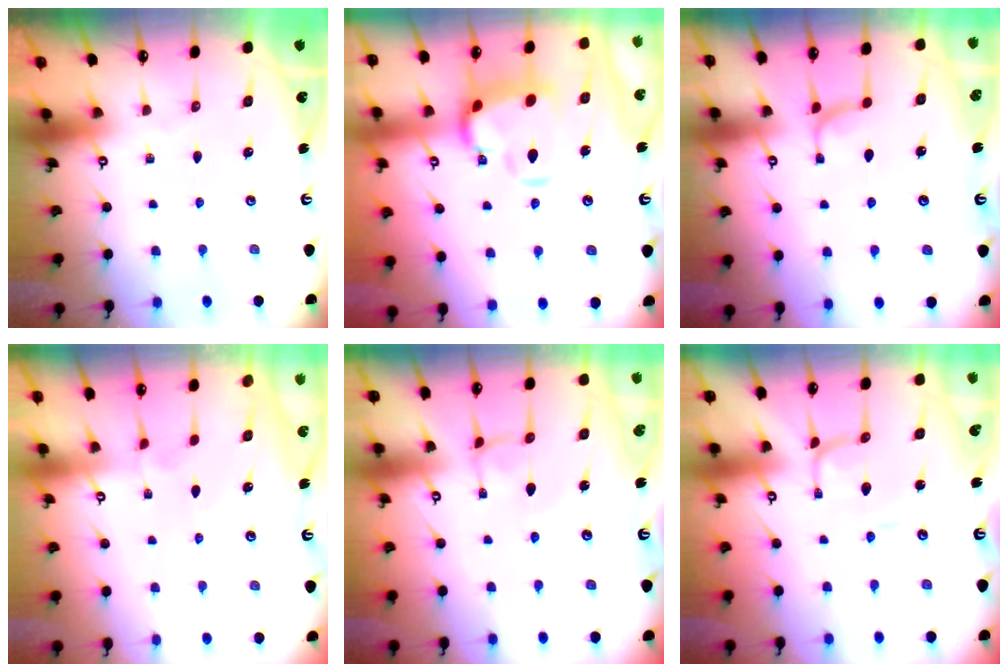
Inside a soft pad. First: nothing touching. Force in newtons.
{"total": 7.6, "press": 7.4, "slide": 1.6}
{"total": 0.9, "press": 0.4, "slide": 0.8}
{"total": 4.4, "press": 4.4, "slide": 0.1}
{"total": 2.2, "press": 2.2, "slide": 0.2}
{"total": 1.2, "press": 1.2, "slide": 0.3}